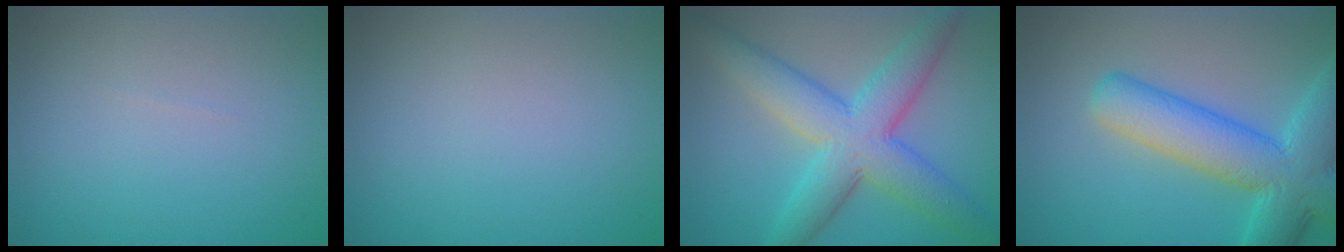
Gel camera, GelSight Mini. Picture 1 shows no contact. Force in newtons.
{"total": 0.0}
{"total": 7.8, "press": 7.8, "slide": 0.2}
{"total": 8.7, "press": 8.7, "slide": 0.4}